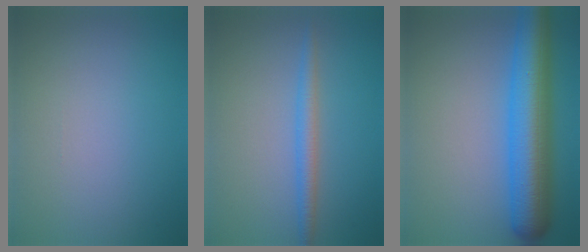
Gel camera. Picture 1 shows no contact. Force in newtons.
{"total": 2.2, "press": 2.2, "slide": 0.1}
{"total": 8.7, "press": 8.7, "slide": 0.2}